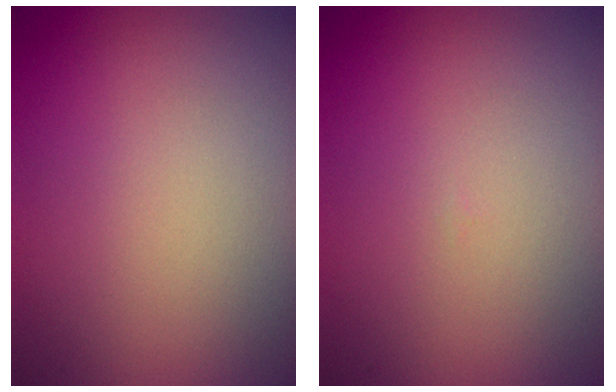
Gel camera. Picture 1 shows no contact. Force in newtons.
{"total": 0.0}